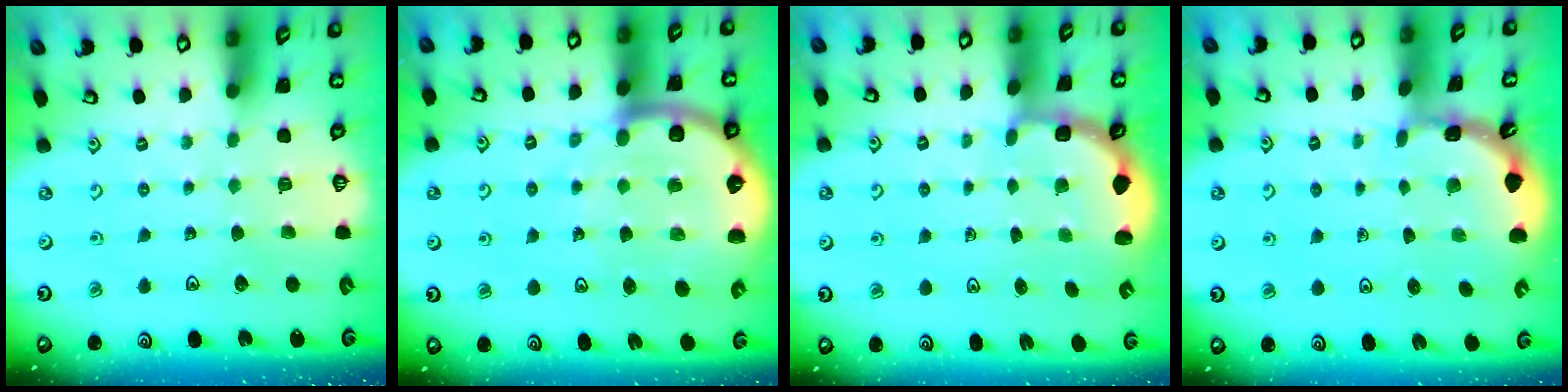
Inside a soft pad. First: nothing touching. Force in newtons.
{"total": 10.4, "press": 10.4, "slide": 1.2}
{"total": 2.8, "press": 2.4, "slide": 1.4}
{"total": 1.8, "press": 1.8, "slide": 0.1}